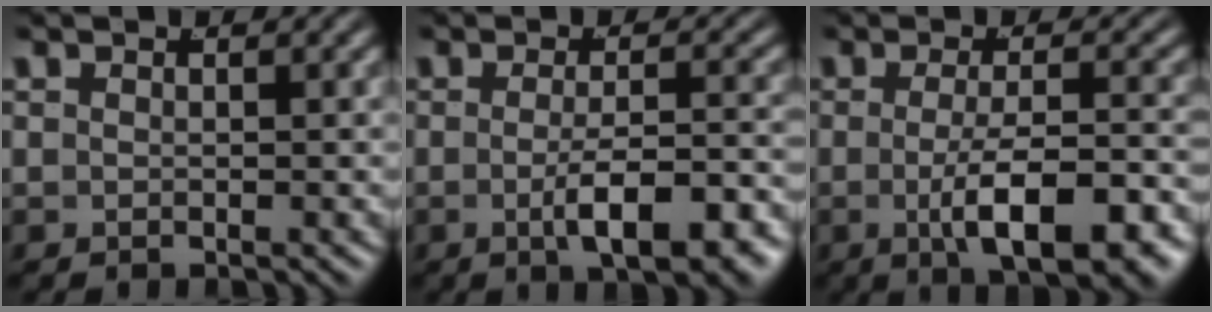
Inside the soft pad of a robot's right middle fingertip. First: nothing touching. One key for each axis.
{"total": 5.3, "fx": -2.7, "fy": 1.2, "fz": 4.5, "tx": -0.066, "ty": -0.014, "tz": -0.035}
{"total": 7.0, "fx": -2.6, "fy": 2.0, "fz": 6.2, "tx": -0.097, "ty": -0.020, "tz": -0.028}